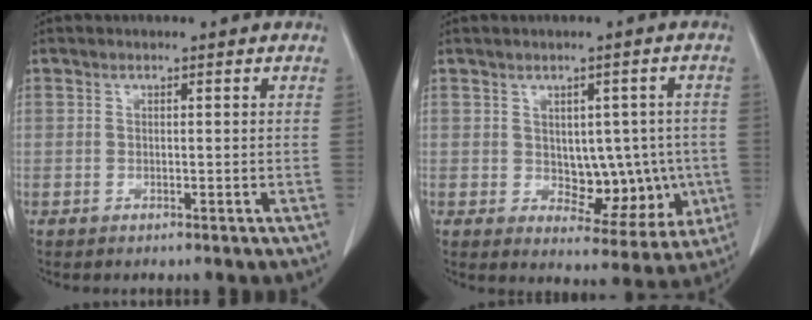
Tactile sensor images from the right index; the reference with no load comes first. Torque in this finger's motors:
{"motor_torque": [0.14, 0.10, 0.09, 0.01]}